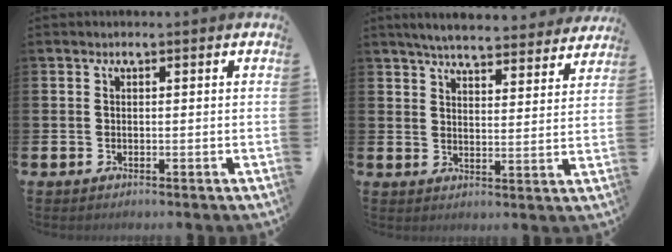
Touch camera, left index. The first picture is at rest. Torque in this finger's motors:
{"motor_torque": [0.05, -0.90, 0.93, 0.21]}